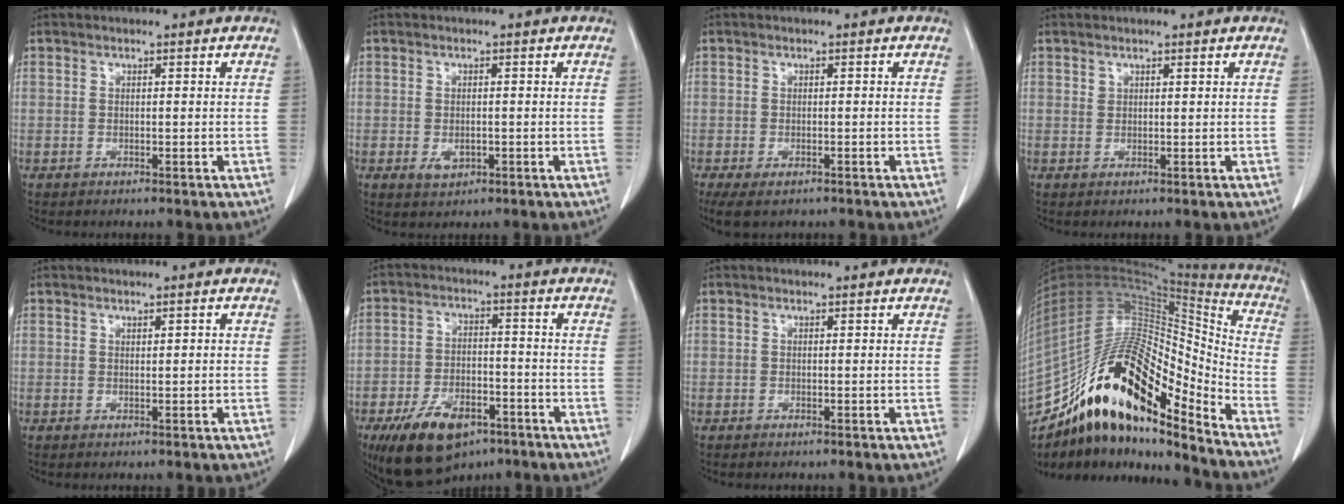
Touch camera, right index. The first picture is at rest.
{"total": 2.4, "force": [-0.6, 1.6, 1.7], "torque": [-0.026, 0.001, 0.000]}
{"total": 5.5, "force": [-3.9, 2.3, 3.1], "torque": [-0.054, -0.013, -0.059]}
{"total": 0.6, "force": [0.6, 0.2, 0.1], "torque": [0.003, -0.001, 0.011]}
{"total": 0.7, "force": [0.2, 0.2, 0.7], "torque": [-0.013, 0.001, 0.005]}
{"total": 12.0, "force": [-7.4, 6.0, 7.3], "torque": [-0.132, -0.005, -0.119]}
{"total": 0.0}
{"total": 26.4, "force": [-16.5, 7.6, 19.2], "torque": [-0.368, 0.017, -0.285]}